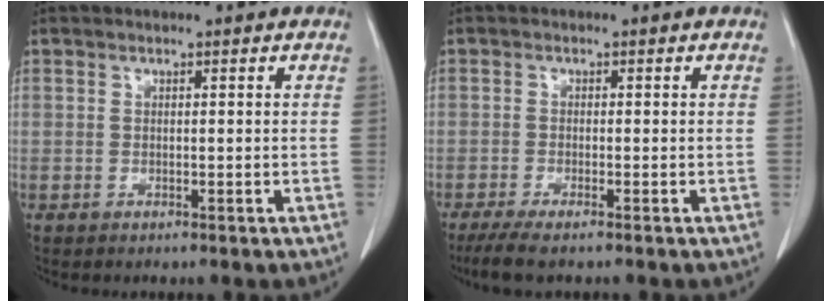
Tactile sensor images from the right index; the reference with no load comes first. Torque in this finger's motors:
{"motor_torque": [0.33, -0.29, 0.14, 0.03]}